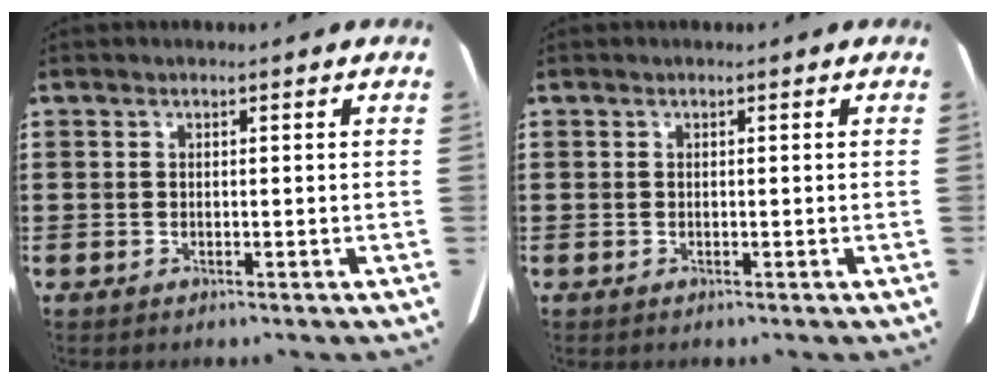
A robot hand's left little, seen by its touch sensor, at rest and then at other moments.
{"total": 0.0}